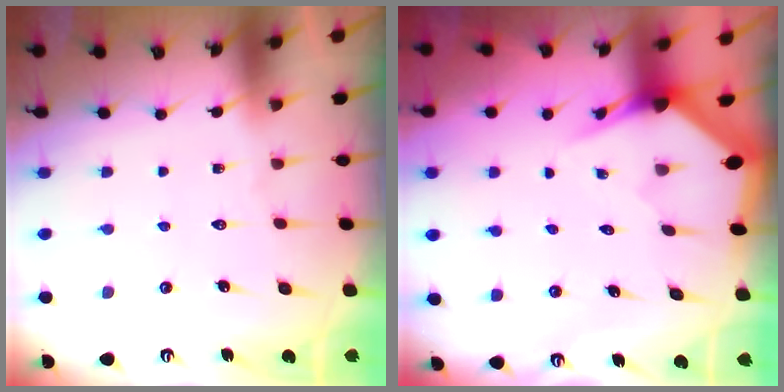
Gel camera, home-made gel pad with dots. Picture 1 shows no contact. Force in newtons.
{"total": 3.3, "press": 3.3, "slide": 0.2}